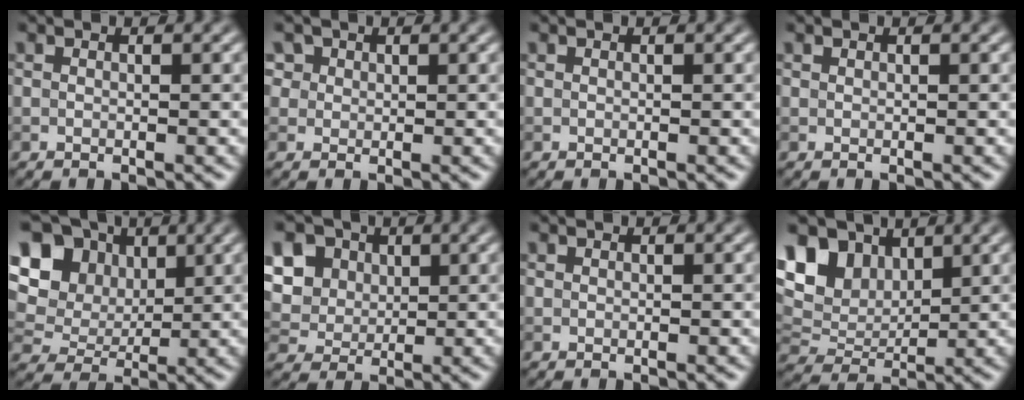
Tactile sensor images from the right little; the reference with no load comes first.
{"total": 2.9, "force": [1.6, 2.2, 1.1], "torque": [-0.031, 0.001, 0.033]}
{"total": 0.0}
{"total": 0.0}
{"total": 11.8, "force": [4.3, 9.0, 6.2], "torque": [-0.136, 0.042, 0.068]}
{"total": 12.0, "force": [4.9, 9.4, 5.5], "torque": [-0.138, 0.024, 0.082]}
{"total": 0.0}
{"total": 9.4, "force": [4.7, 6.2, 5.2], "torque": [-0.119, 0.021, 0.069]}